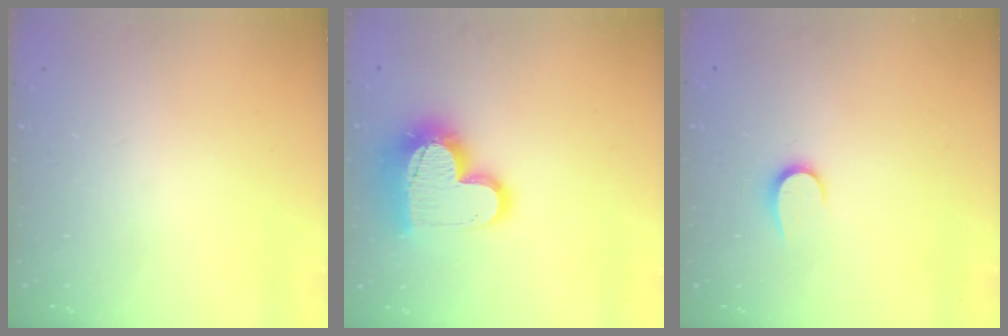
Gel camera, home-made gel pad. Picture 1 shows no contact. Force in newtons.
{"total": 17.8, "press": 17.7, "slide": 1.6}
{"total": 5.0, "press": 5.0, "slide": 0.5}